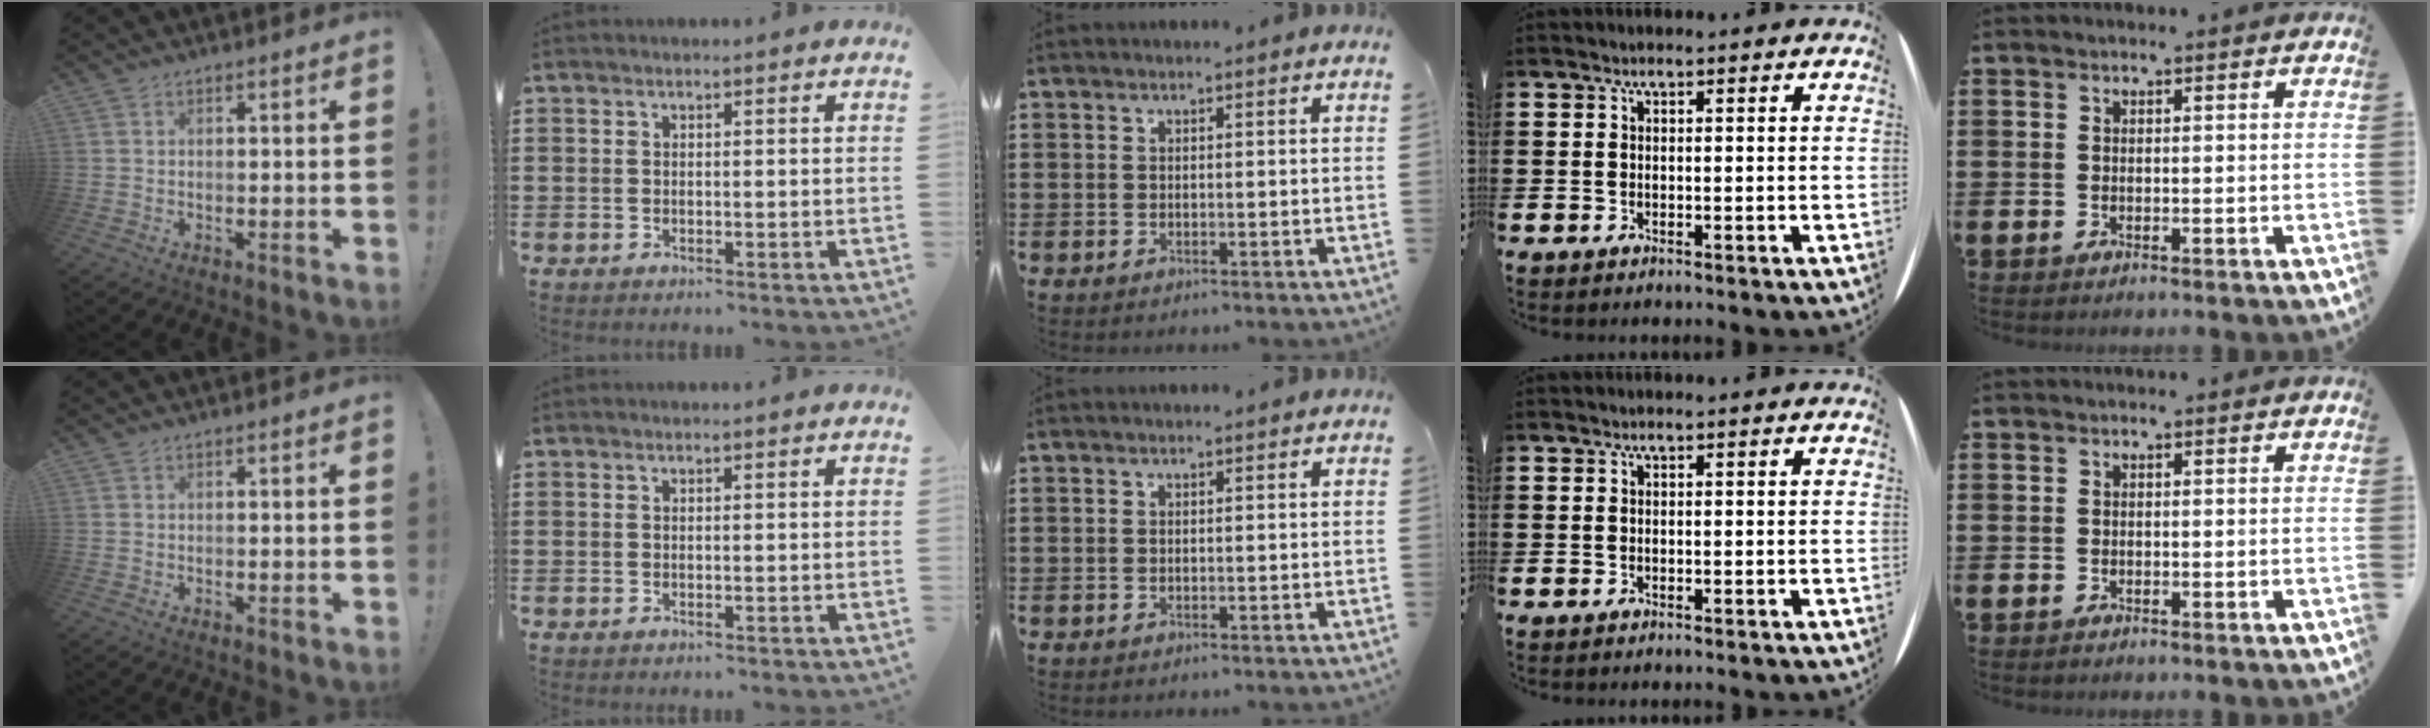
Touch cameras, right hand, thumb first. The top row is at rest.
{}